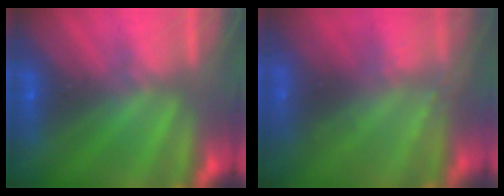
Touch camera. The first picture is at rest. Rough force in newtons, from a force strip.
{"total": 2.2}